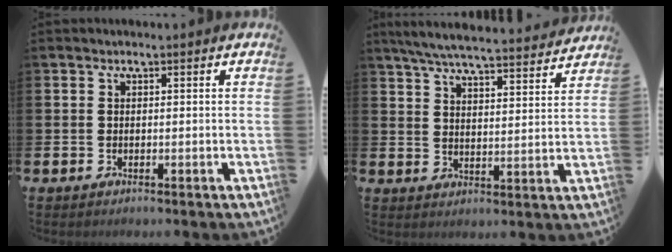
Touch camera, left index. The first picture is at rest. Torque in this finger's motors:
{"motor_torque": [1.01, -1.13, 0.63, 0.21]}